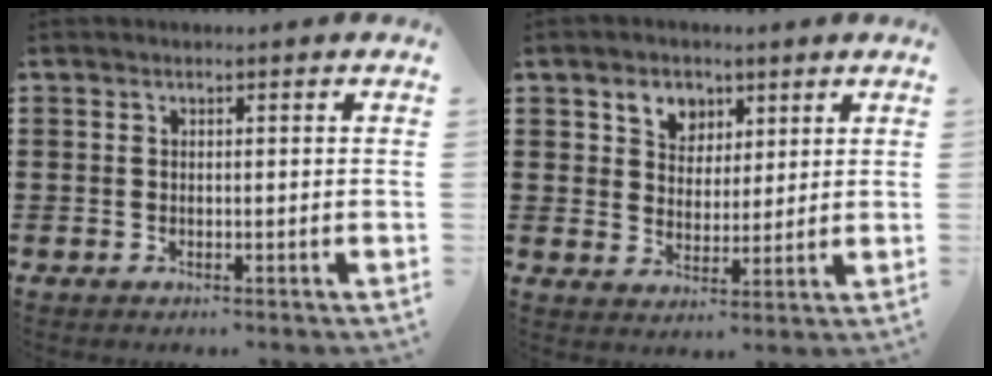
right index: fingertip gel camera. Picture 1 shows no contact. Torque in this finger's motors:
{"motor_torque": [0.13, 0.00, 0.40, 0.03]}